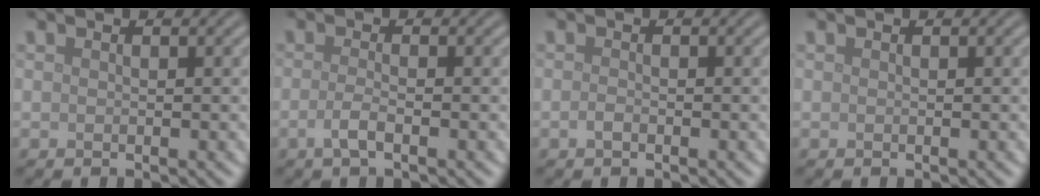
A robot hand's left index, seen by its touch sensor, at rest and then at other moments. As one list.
[{"total": 1.9, "force": [-0.8, 0.6, 1.6], "torque": [-0.033, 0.001, -0.021]}, {"total": 0.7, "force": [-0.4, 0.3, 0.5], "torque": [-0.012, -0.001, -0.008]}, {"total": 0.0}]